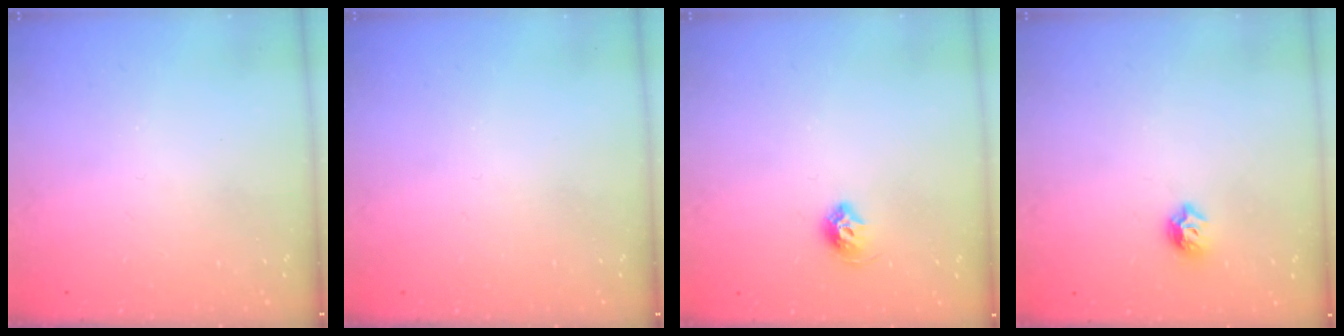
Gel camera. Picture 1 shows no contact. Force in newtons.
{"total": 0.0}
{"total": 7.3, "press": 7.3, "slide": 0.8}
{"total": 5.6, "press": 5.5, "slide": 0.9}